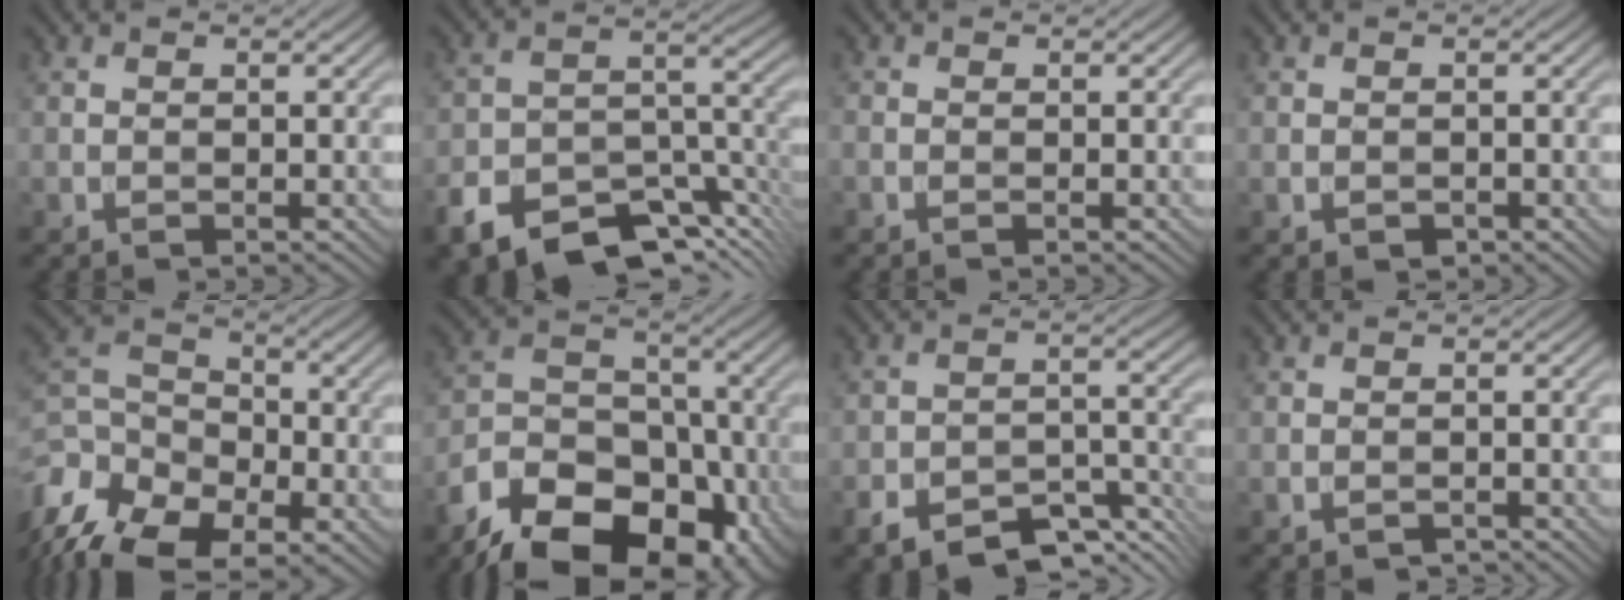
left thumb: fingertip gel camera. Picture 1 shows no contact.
{"total": 12.6, "force": [-9.0, 5.9, 6.6], "torque": [-0.118, -0.016, -0.153]}
{"total": 0.6, "force": [-0.4, 0.2, 0.3], "torque": [-0.010, -0.002, -0.010]}
{"total": 0.8, "force": [-0.4, 0.7, 0.3], "torque": [-0.003, -0.005, -0.006]}
{"total": 16.0, "force": [-9.4, 10.1, 8.1], "torque": [-0.228, -0.036, -0.149]}
{"total": 18.2, "force": [-11.2, 10.9, 9.5], "torque": [-0.176, -0.042, -0.183]}
{"total": 8.1, "force": [-5.7, 3.8, 4.3], "torque": [-0.065, -0.007, -0.106]}
{"total": 0.9, "force": [-0.8, 0.4, 0.3], "torque": [-0.005, -0.002, -0.014]}